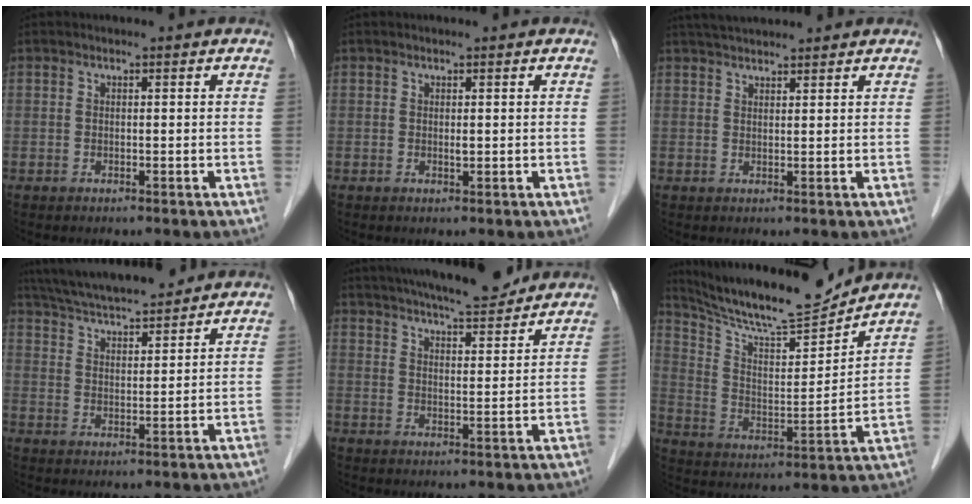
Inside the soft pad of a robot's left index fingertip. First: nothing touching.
{"total": 0.5, "force": [0.2, 0.2, 0.5], "torque": [-0.011, -0.001, 0.002]}
{"total": 6.2, "force": [5.7, 0.9, 2.4], "torque": [-0.041, 0.039, 0.093]}
{"total": 13.9, "force": [12.6, 1.6, 5.6], "torque": [-0.105, 0.026, 0.208]}
{"total": 14.0, "force": [12.5, 1.5, 6.0], "torque": [-0.100, 0.008, 0.186]}
{"total": 16.2, "force": [15.3, 0.5, 5.4], "torque": [-0.109, -0.008, 0.258]}